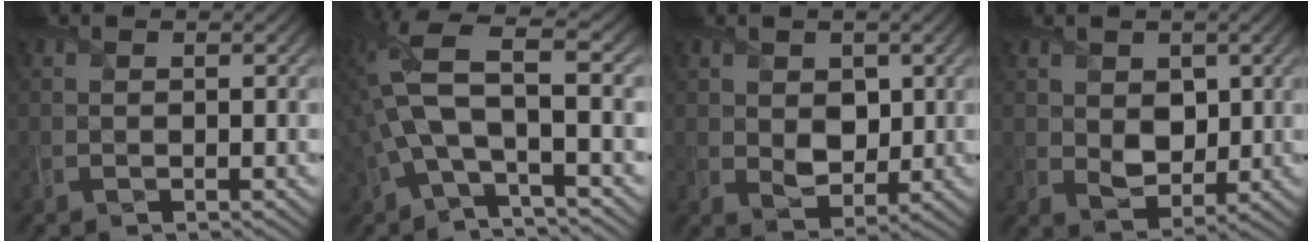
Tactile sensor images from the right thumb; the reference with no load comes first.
{"total": 9.2, "force": [-1.4, 3.1, 8.6], "torque": [-0.193, 0.013, -0.047]}
{"total": 3.3, "force": [0.6, 2.3, 2.2], "torque": [-0.056, -0.012, 0.009]}
{"total": 3.7, "force": [0.8, 2.6, 2.5], "torque": [-0.063, -0.012, 0.012]}